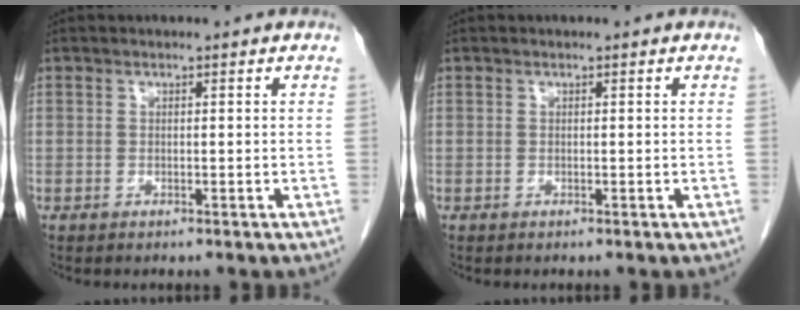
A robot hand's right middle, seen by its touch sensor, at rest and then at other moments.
{"total": 0.0}